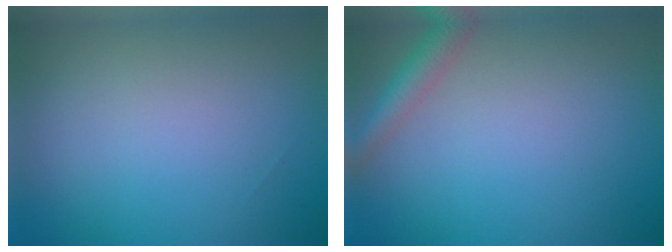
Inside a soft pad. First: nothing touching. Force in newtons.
{"total": 2.8, "press": 2.8, "slide": 0.1}